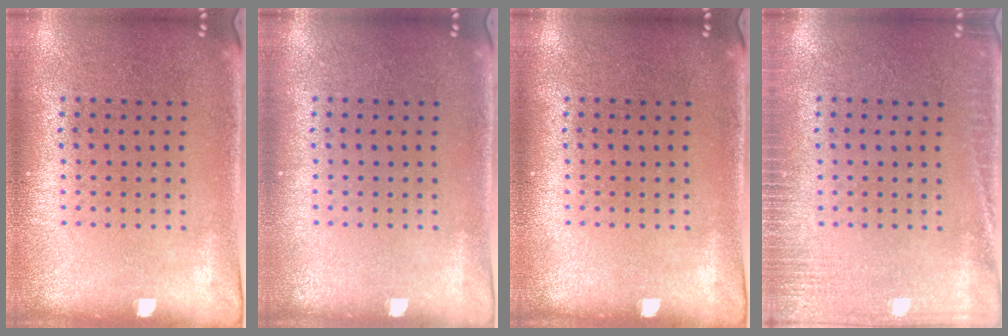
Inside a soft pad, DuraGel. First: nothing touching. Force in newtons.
{"total": 0.0}
{"total": 0.0}
{"total": 2.4, "press": 2.4, "slide": 0.4}